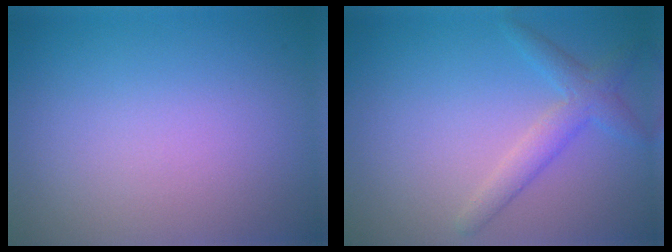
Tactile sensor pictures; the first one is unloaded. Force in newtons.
{"total": 2.7, "press": 2.7, "slide": 0.1}